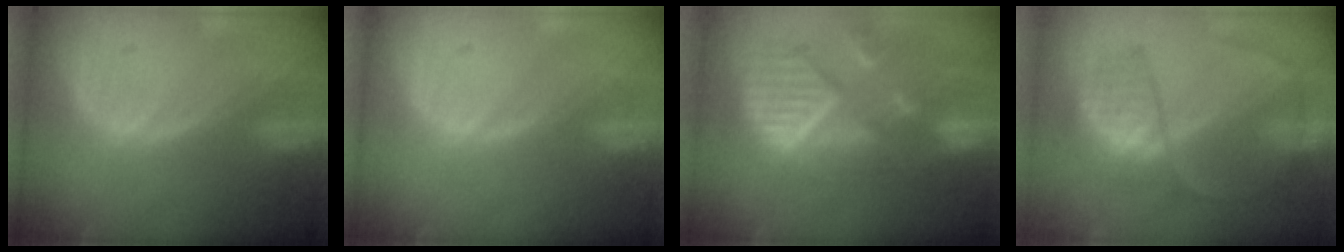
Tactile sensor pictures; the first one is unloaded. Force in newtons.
{"total": 0.0}
{"total": 11.7, "press": 10.3, "slide": 5.6}
{"total": 6.7, "press": 6.5, "slide": 1.6}